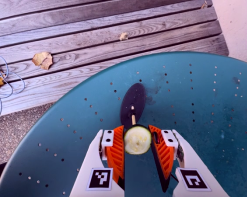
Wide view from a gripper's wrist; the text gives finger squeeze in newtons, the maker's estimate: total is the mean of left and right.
{"total": 12.9, "left": 13.3, "right": 12.6}